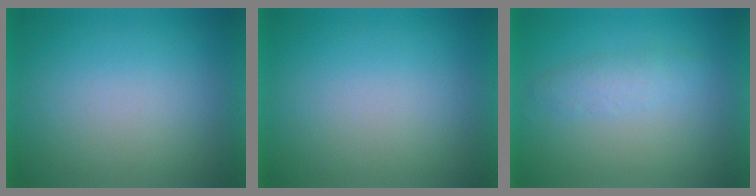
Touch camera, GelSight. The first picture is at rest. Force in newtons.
{"total": 0.0}
{"total": 2.4}